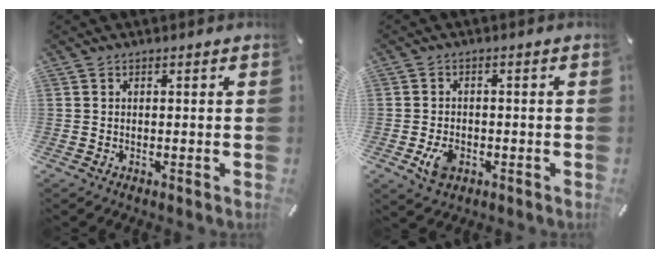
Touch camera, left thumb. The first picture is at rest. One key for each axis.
{"total": 4.8, "fx": -1.7, "fy": 3.4, "fz": 2.9, "tx": -0.059, "ty": 0.000, "tz": -0.034}